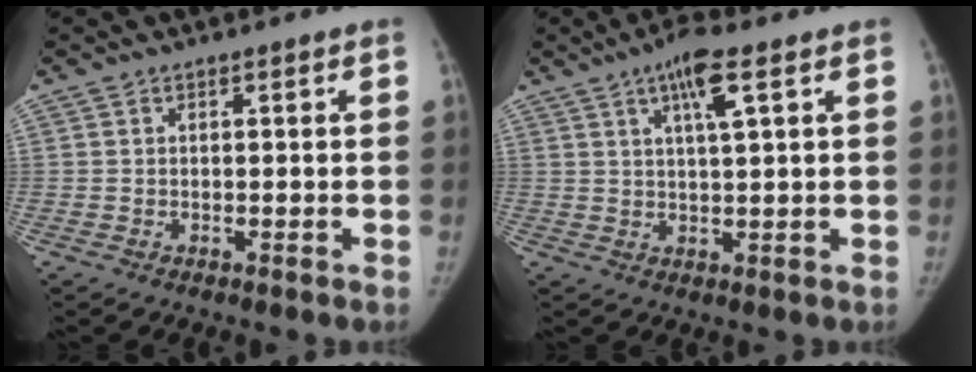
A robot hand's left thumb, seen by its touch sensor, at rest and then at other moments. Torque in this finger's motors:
{"motor_torque": [0.34, -0.24, 1.01, -0.78, 0.12]}